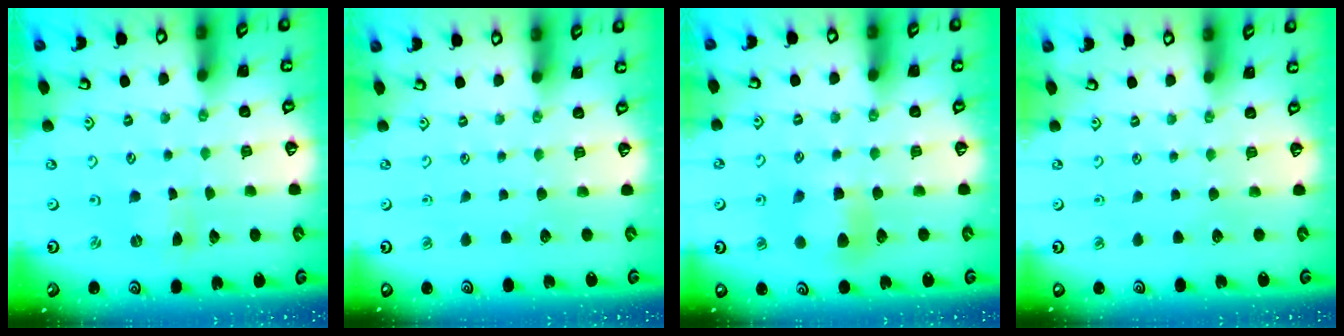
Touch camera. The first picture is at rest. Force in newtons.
{"total": 0.0}
{"total": 5.6, "press": 5.6, "slide": 0.4}
{"total": 0.0}